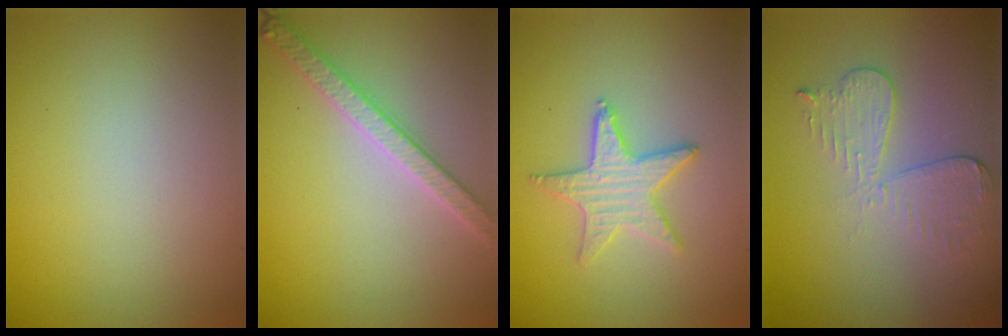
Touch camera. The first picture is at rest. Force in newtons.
{"total": 3.2, "press": 3.0, "slide": 1.0}
{"total": 3.1, "press": 3.0, "slide": 0.6}
{"total": 2.9, "press": 2.7, "slide": 1.2}